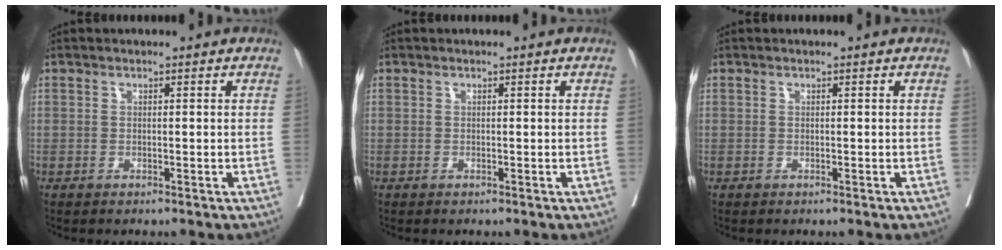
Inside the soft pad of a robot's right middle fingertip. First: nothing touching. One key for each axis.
{"total": 0.0}
{"total": 0.0}